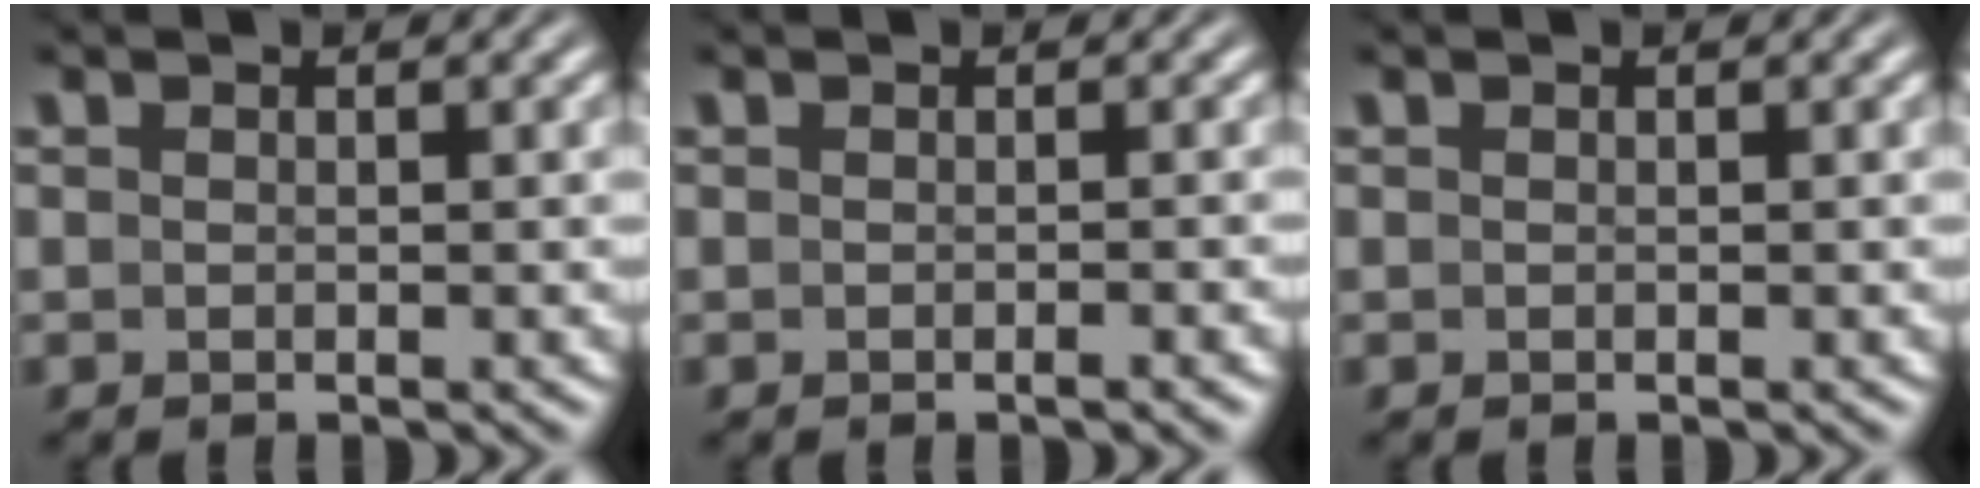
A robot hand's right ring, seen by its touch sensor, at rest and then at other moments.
{"total": 0.7, "force": [-0.6, -0.1, 0.3], "torque": [-0.006, 0.006, -0.011]}
{"total": 0.0}